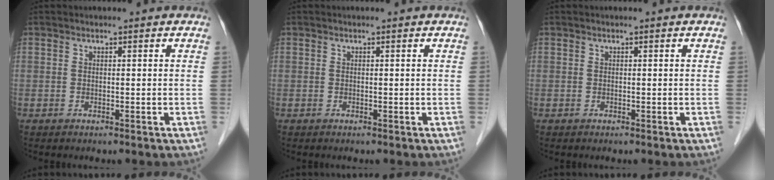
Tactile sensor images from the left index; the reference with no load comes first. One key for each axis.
{"total": 0.0}
{"total": 0.0}